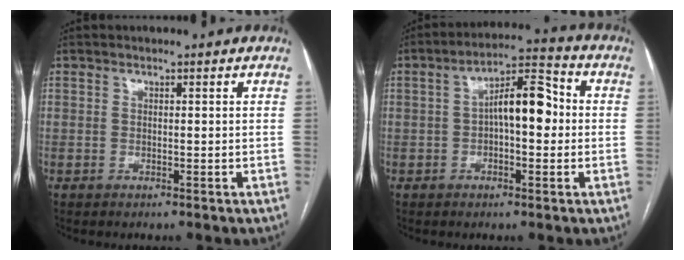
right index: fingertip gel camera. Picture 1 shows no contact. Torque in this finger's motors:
{"motor_torque": [1.25, -0.18, 0.65, 0.14]}